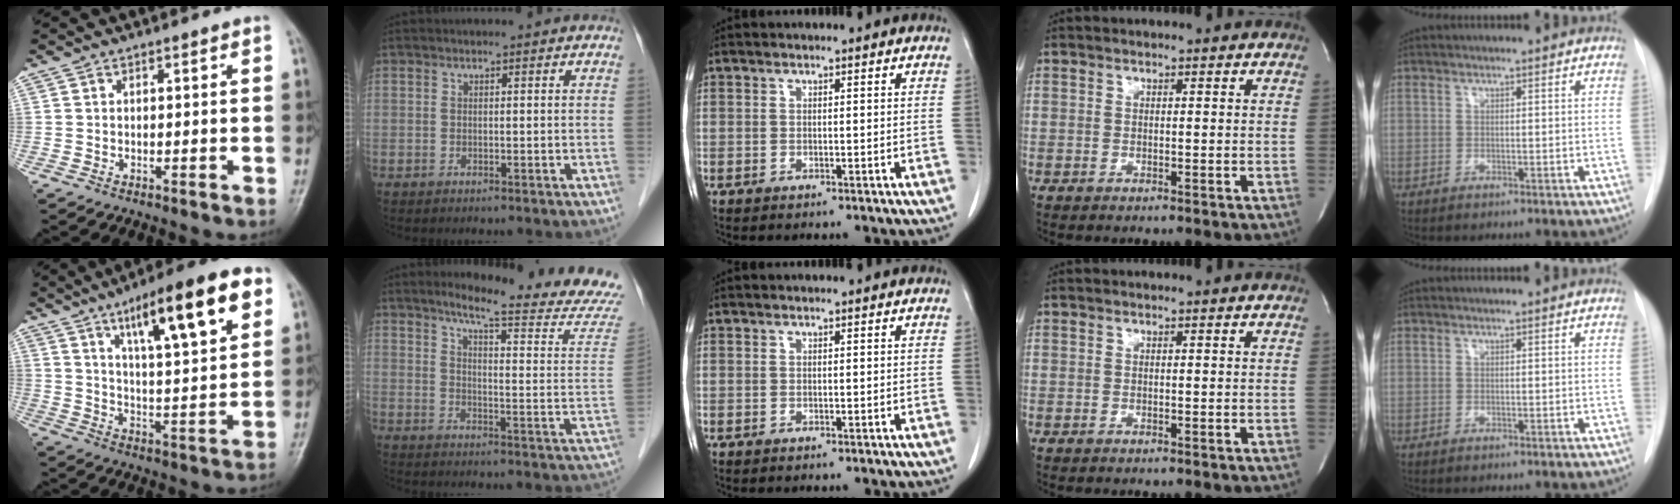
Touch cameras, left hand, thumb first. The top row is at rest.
{"thumb": {"total": 18.5, "force": [9.3, 4.5, 15.4], "torque": [-0.215, -0.027, 0.144]}, "index": {"total": 18.4, "force": [16.8, -0.7, 7.5], "torque": [-0.105, -0.088, 0.202]}}